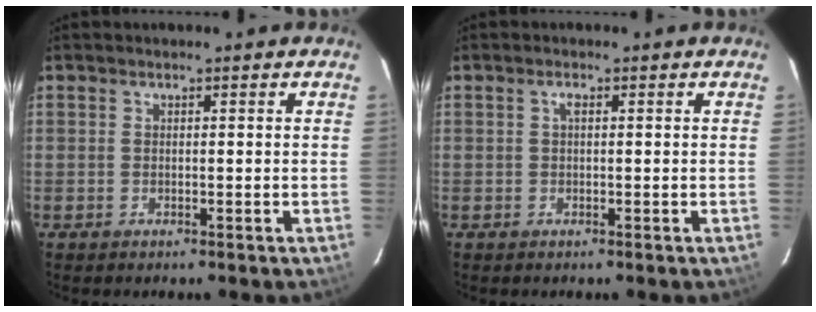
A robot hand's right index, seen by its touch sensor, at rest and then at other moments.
{"total": 0.9, "force": [0.2, 0.3, 0.9], "torque": [-0.016, 0.005, 0.000]}